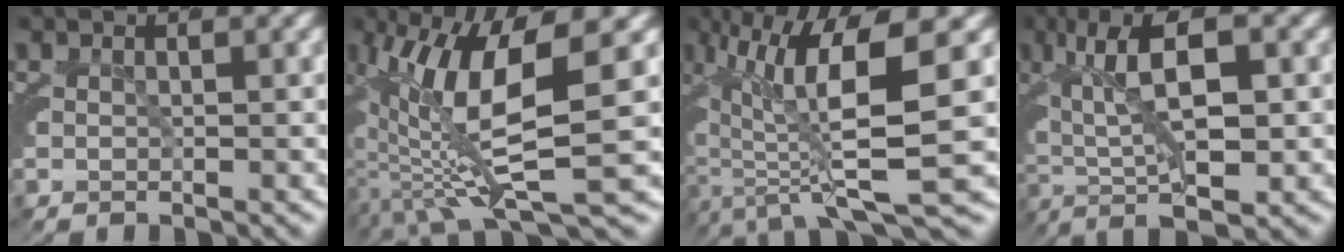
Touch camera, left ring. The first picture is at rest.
{"total": 10.9, "force": [-0.9, 4.6, 9.9], "torque": [-0.175, -0.012, -0.011]}
{"total": 8.9, "force": [-1.7, 2.4, 8.4], "torque": [-0.142, -0.020, -0.019]}
{"total": 8.3, "force": [0.9, 3.6, 7.4], "torque": [-0.131, -0.002, 0.016]}